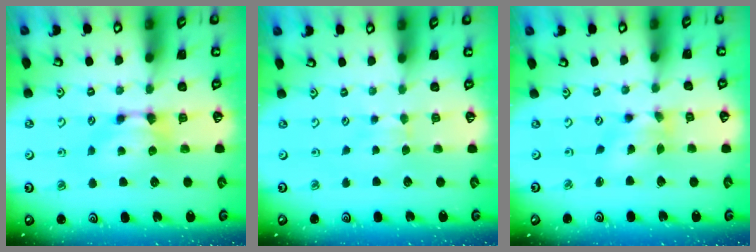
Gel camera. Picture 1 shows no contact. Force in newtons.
{"total": 2.4, "press": 2.4, "slide": 0.4}
{"total": 1.4, "press": 0.4, "slide": 1.4}